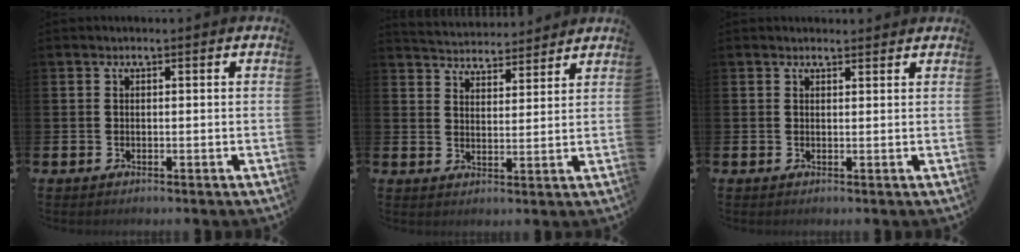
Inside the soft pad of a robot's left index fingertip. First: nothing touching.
{"total": 4.6, "force": [4.5, 0.6, -0.3], "torque": [-0.006, -0.033, 0.078]}
{"total": 1.2, "force": [1.1, 0.3, 0.1], "torque": [0.010, -0.002, 0.018]}